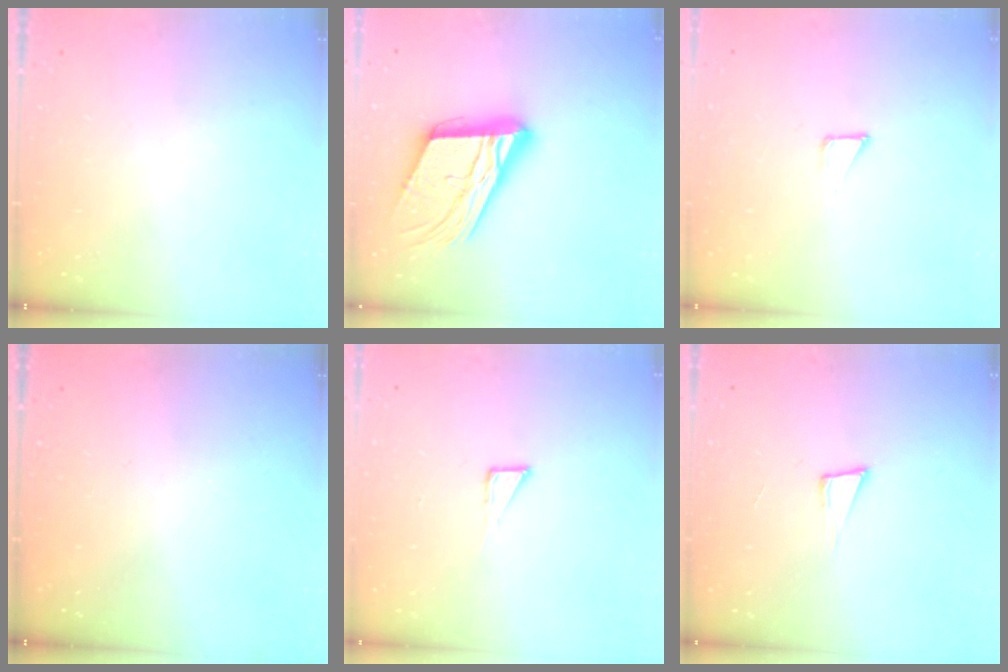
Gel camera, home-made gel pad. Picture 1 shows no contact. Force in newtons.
{"total": 21.2, "press": 21.0, "slide": 2.9}
{"total": 1.6, "press": 1.6, "slide": 0.1}
{"total": 0.0}
{"total": 2.8, "press": 2.8, "slide": 0.2}
{"total": 5.7, "press": 4.5, "slide": 3.4}